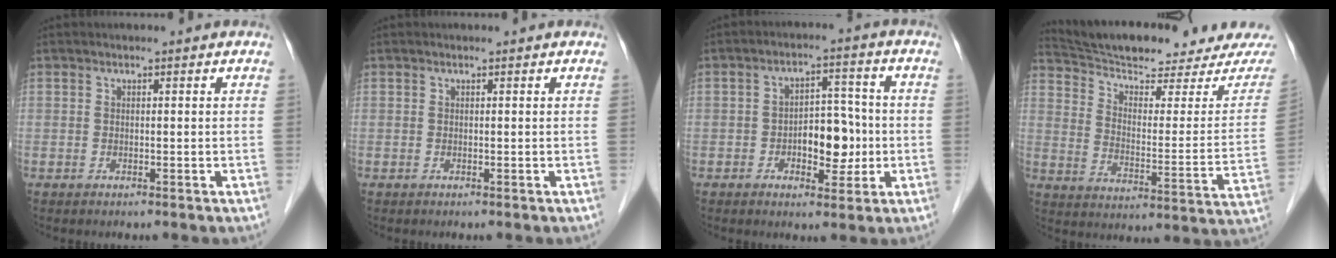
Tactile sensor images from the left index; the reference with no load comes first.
{"total": 0.0}
{"total": 6.8, "force": [-1.4, 3.6, 5.6], "torque": [-0.086, 0.017, -0.018]}
{"total": 21.3, "force": [20.0, 1.7, 7.0], "torque": [-0.107, -0.055, 0.278]}